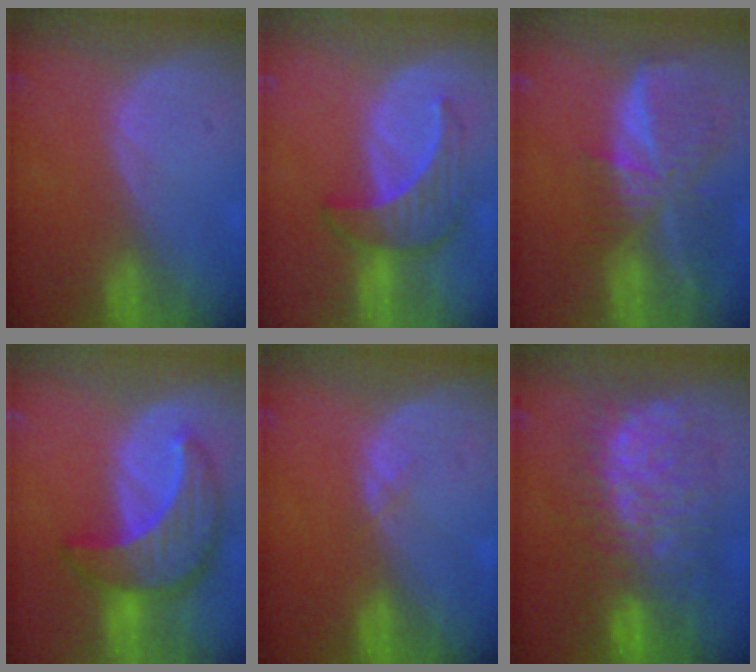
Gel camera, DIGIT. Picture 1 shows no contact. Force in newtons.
{"total": 6.6, "press": 6.5, "slide": 1.2}
{"total": 9.5, "press": 8.3, "slide": 4.6}
{"total": 9.9, "press": 9.9, "slide": 0.8}
{"total": 0.6, "press": 0.5, "slide": 0.2}
{"total": 12.2, "press": 12.2, "slide": 1.4}